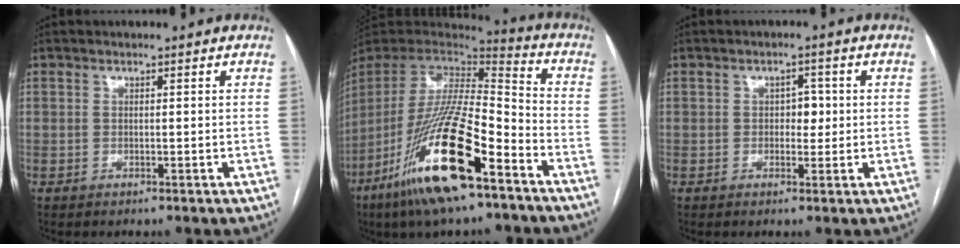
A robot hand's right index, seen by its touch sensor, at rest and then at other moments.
{"total": 23.0, "force": [-13.2, 4.4, 18.3], "torque": [-0.364, -0.048, -0.245]}
{"total": 2.7, "force": [0.1, 1.7, 2.1], "torque": [-0.021, 0.007, 0.002]}